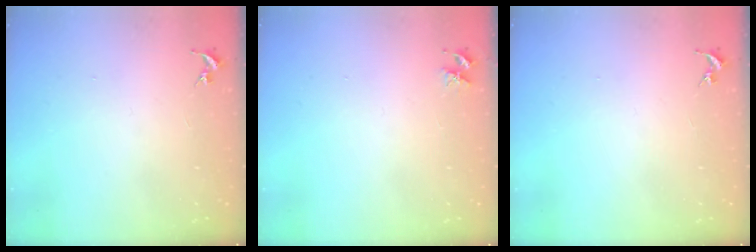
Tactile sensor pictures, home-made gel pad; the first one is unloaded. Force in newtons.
{"total": 3.8, "press": 3.8, "slide": 0.5}
{"total": 0.0}